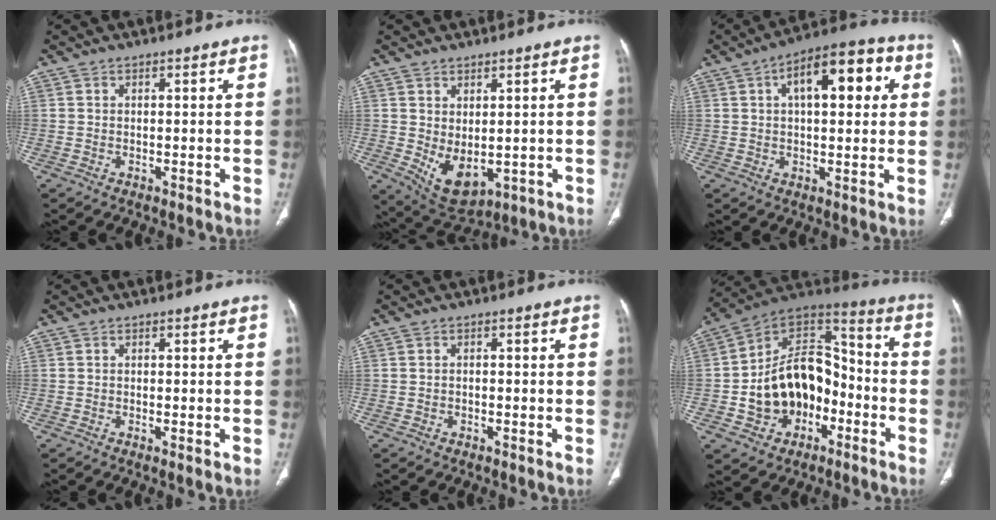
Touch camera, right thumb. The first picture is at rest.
{"total": 7.8, "force": [-0.6, 4.5, 6.3], "torque": [-0.093, -0.009, 0.019]}
{"total": 14.4, "force": [4.2, 6.6, 12.1], "torque": [-0.142, 0.022, 0.055]}
{"total": 0.9, "force": [-0.2, 0.2, 0.9], "torque": [-0.022, -0.004, -0.004]}
{"total": 0.6, "force": [-0.3, 0.5, 0.3], "torque": [-0.003, 0.002, -0.007]}
{"total": 18.8, "force": [-5.1, 13.8, 11.6], "torque": [-0.141, 0.069, -0.084]}